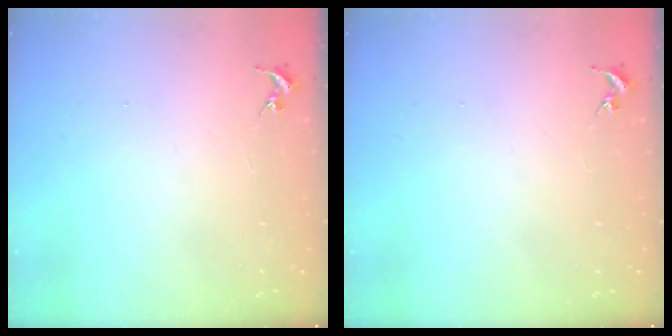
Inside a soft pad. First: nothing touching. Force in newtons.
{"total": 0.0}